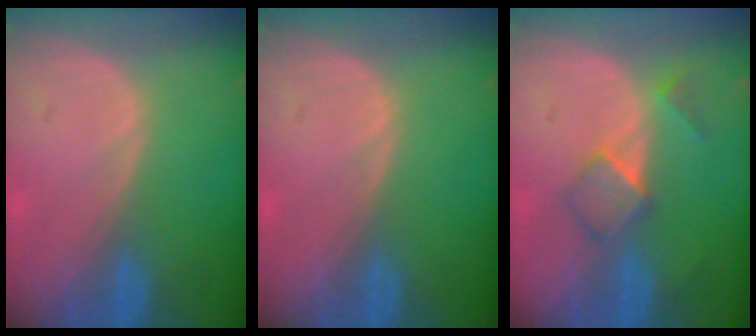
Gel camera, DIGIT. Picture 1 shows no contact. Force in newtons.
{"total": 0.0}
{"total": 5.0, "press": 4.4, "slide": 2.4}